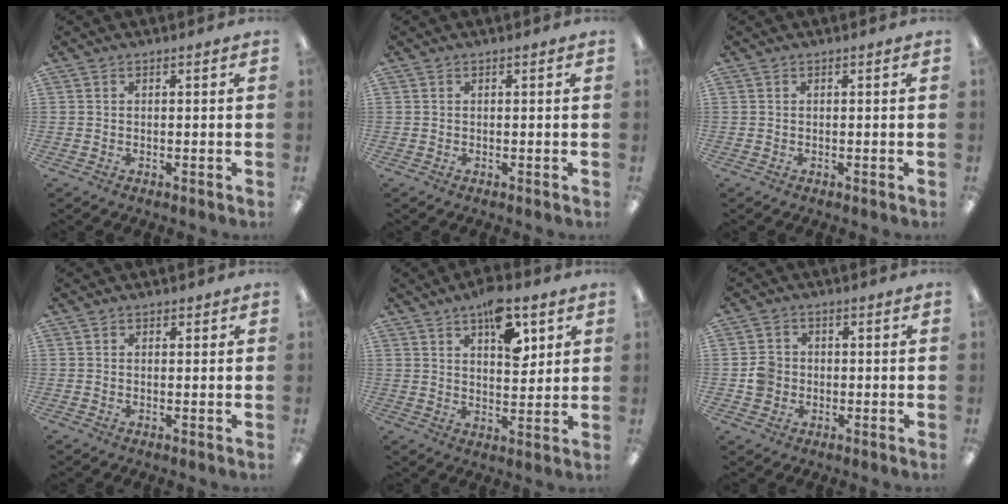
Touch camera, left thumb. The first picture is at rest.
{"total": 0.0}
{"total": 0.0}
{"total": 1.2, "force": [0.7, 1.0, 0.2], "torque": [0.005, 0.001, 0.010]}
{"total": 11.3, "force": [6.4, 5.4, 7.6], "torque": [-0.097, -0.030, 0.106]}
{"total": 5.2, "force": [-0.5, 5.0, 1.4], "torque": [-0.015, 0.009, -0.010]}